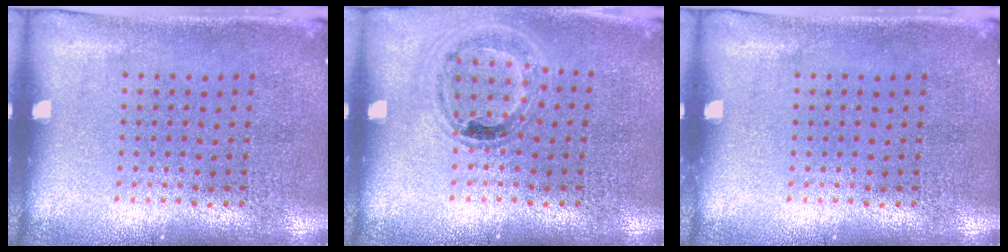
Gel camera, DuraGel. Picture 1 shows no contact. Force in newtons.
{"total": 1.0, "press": 1.0, "slide": 0.1}
{"total": 0.0}